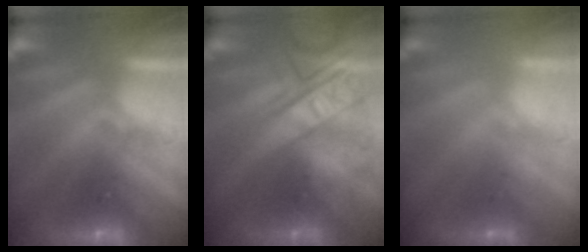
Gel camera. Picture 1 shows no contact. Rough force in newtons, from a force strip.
{"total": 2.5}
{"total": 2.2}